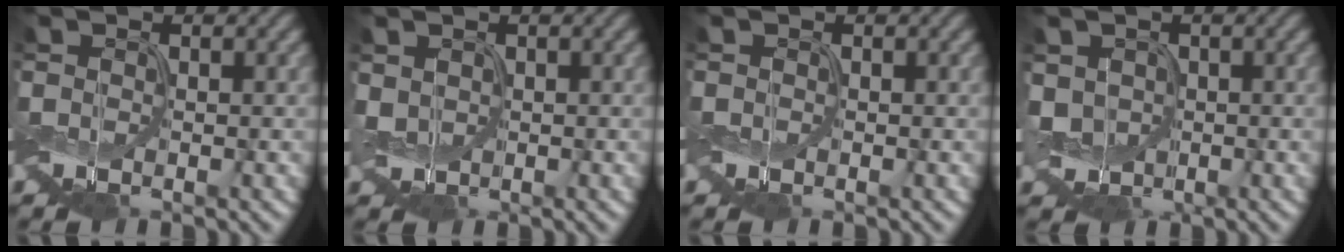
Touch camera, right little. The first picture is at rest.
{"total": 1.8, "force": [0.0, 1.5, 1.0], "torque": [-0.029, 0.003, -0.001]}
{"total": 0.0}
{"total": 3.2, "force": [-0.6, 2.7, 1.6], "torque": [-0.042, 0.000, -0.015]}